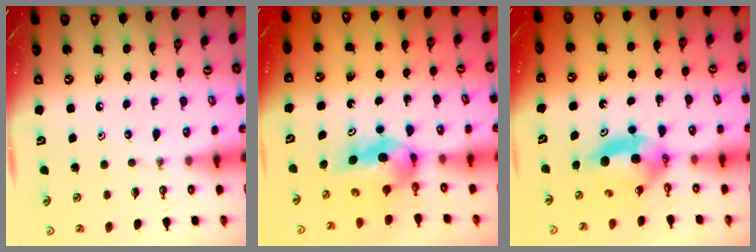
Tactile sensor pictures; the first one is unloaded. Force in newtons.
{"total": 6.1, "press": 5.6, "slide": 2.4}
{"total": 6.1, "press": 5.6, "slide": 2.2}